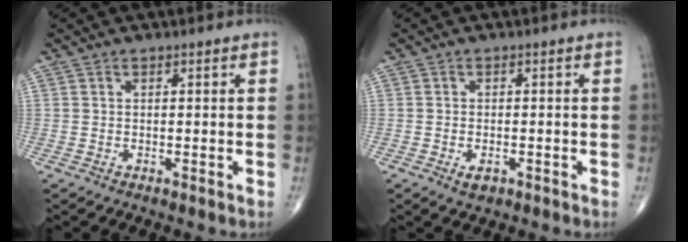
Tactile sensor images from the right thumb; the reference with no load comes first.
{"total": 2.2, "force": [-1.0, 1.2, 1.5], "torque": [-0.025, 0.000, -0.014]}